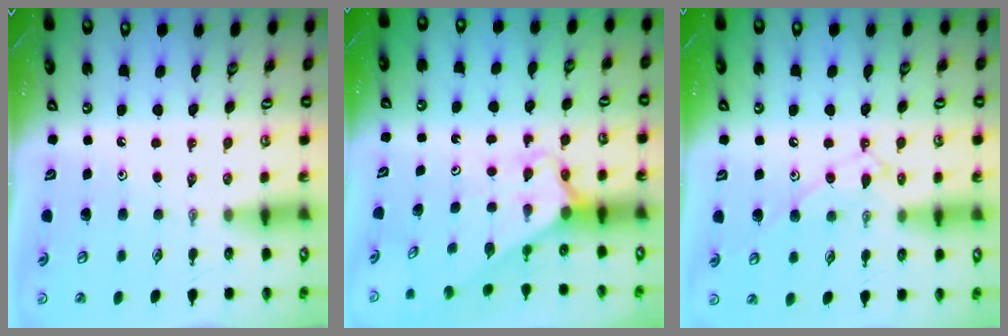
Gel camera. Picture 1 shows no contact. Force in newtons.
{"total": 2.6, "press": 2.6, "slide": 0.2}
{"total": 10.7, "press": 10.7, "slide": 0.8}